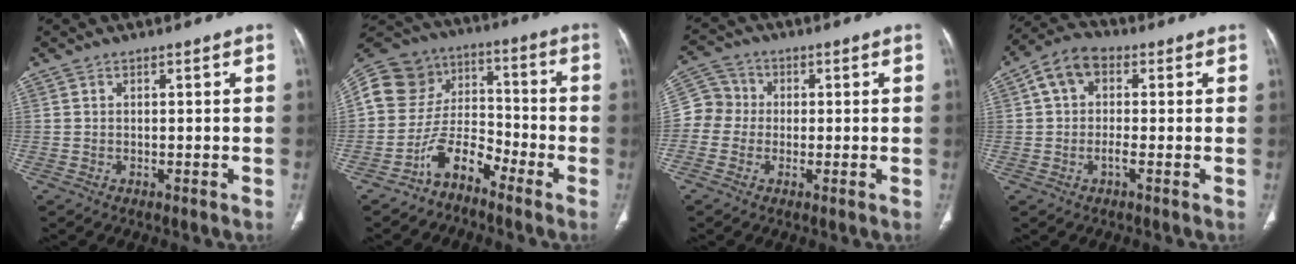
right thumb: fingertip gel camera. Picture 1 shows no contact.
{"total": 12.2, "force": [-7.2, 8.4, 5.1], "torque": [-0.068, 0.092, -0.146]}
{"total": 6.5, "force": [-0.6, 6.1, 2.1], "torque": [-0.017, 0.020, -0.025]}
{"total": 7.1, "force": [1.0, 4.3, 5.6], "torque": [-0.098, 0.022, 0.007]}